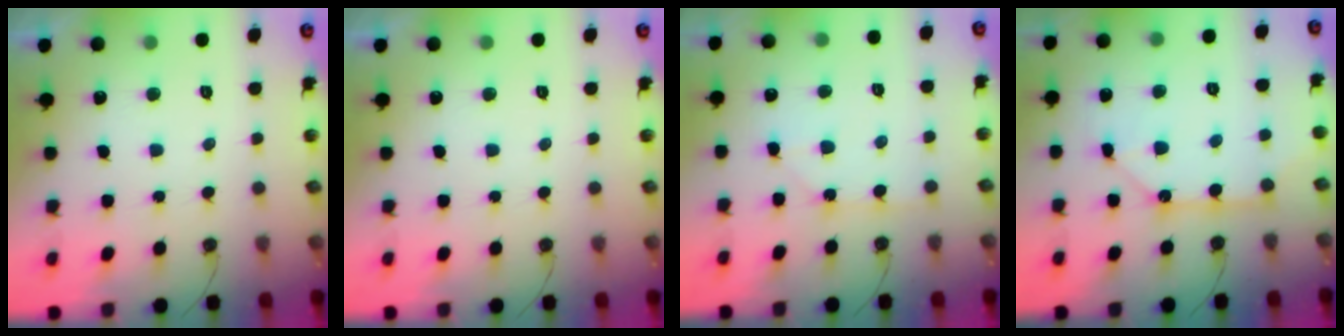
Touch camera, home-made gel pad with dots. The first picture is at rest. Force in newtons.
{"total": 0.0}
{"total": 6.7, "press": 6.7, "slide": 0.8}
{"total": 11.7, "press": 11.7, "slide": 1.0}